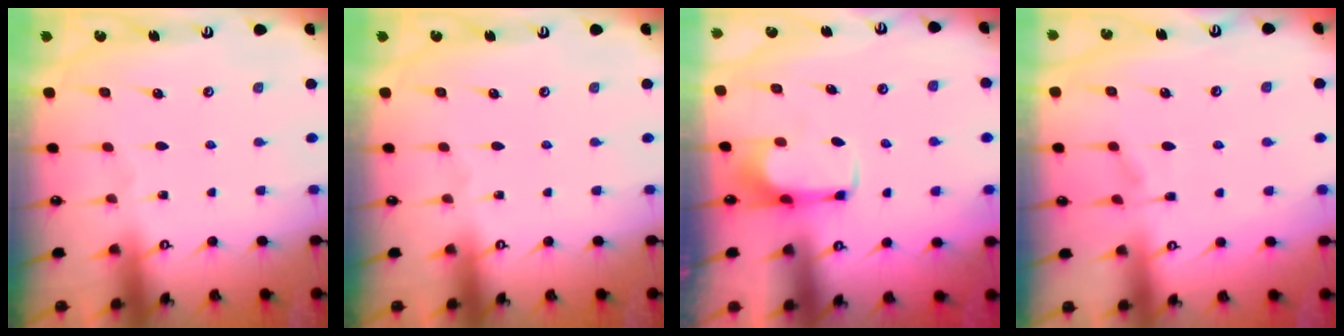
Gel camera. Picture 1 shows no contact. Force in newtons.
{"total": 0.0}
{"total": 2.0, "press": 2.0, "slide": 0.3}
{"total": 1.4, "press": 0.5, "slide": 1.3}